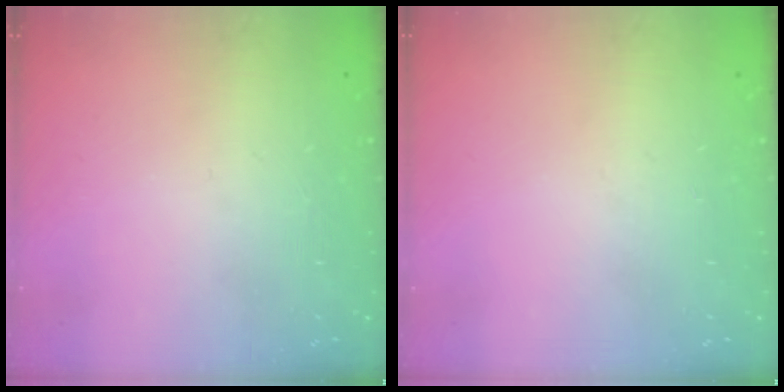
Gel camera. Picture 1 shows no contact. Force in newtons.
{"total": 0.0}